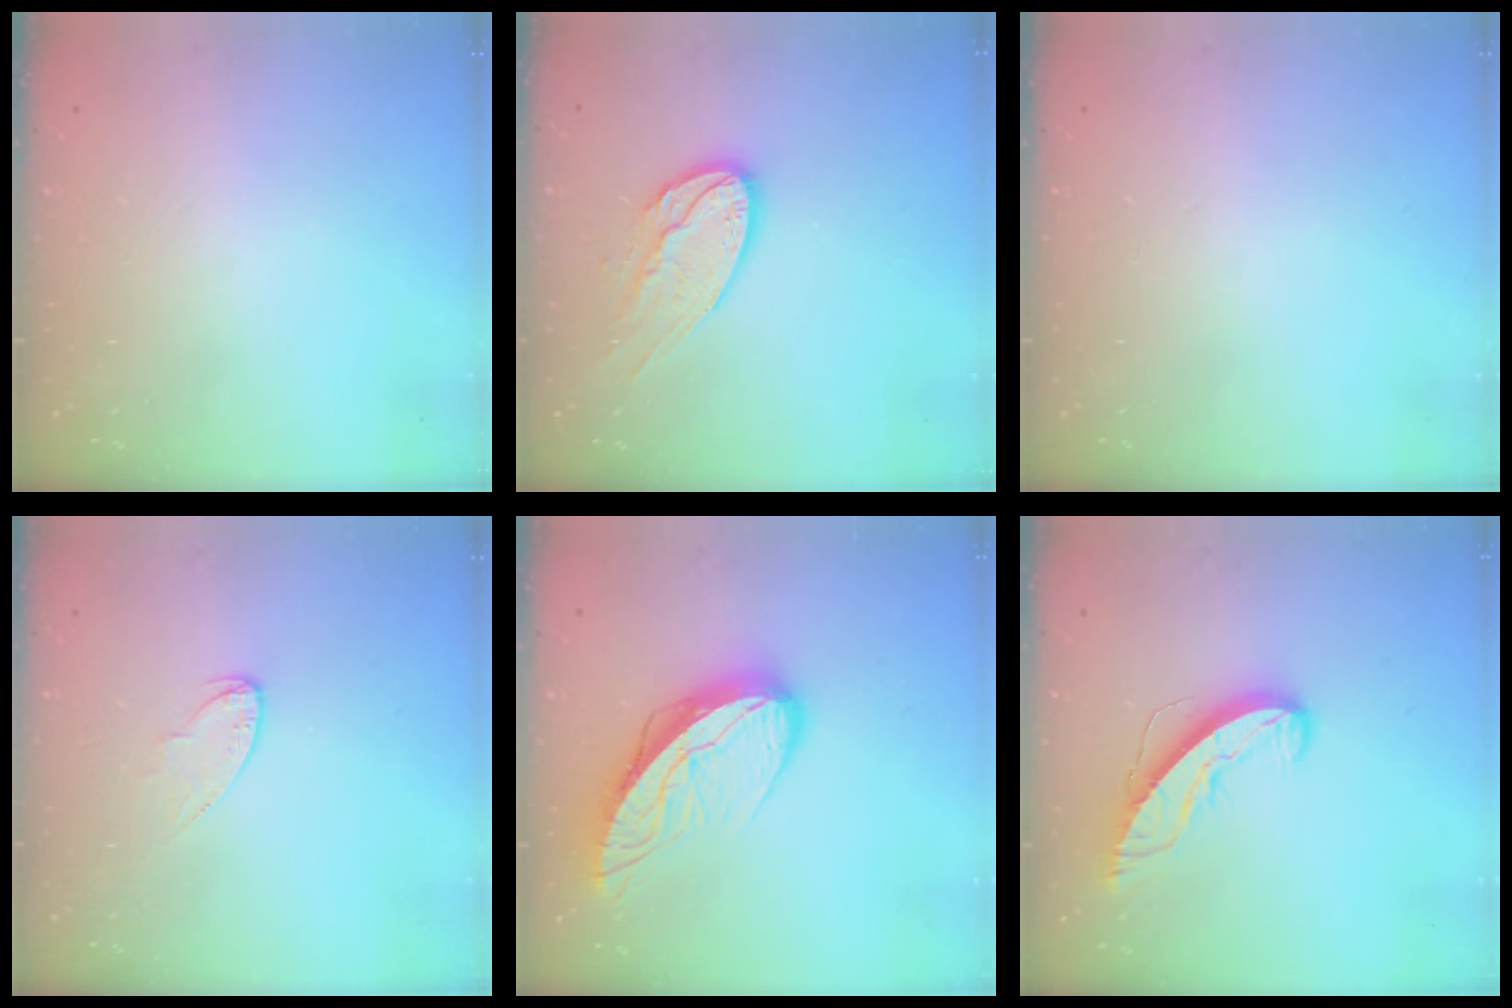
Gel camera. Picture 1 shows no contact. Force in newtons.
{"total": 14.0, "press": 14.0, "slide": 1.2}
{"total": 0.0}
{"total": 4.6, "press": 4.6, "slide": 0.3}
{"total": 12.5, "press": 12.5, "slide": 1.3}
{"total": 9.4, "press": 9.4, "slide": 0.4}